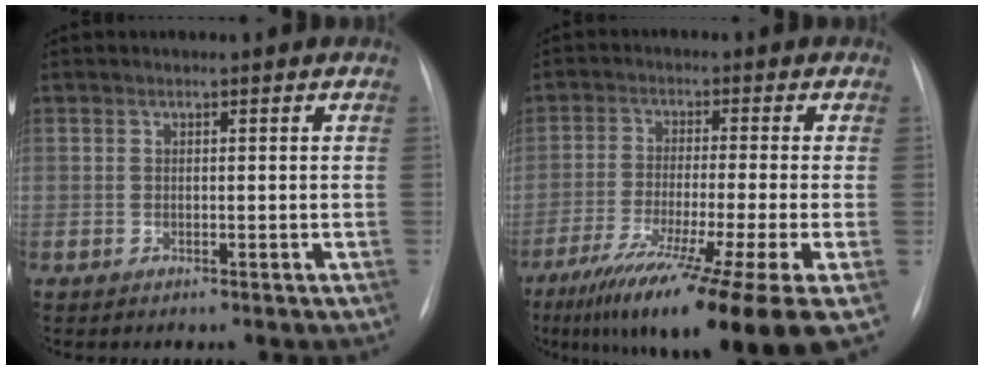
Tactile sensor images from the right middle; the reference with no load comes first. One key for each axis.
{"total": 18.2, "fx": -11.6, "fy": -1.2, "fz": 14.0, "tx": -0.190, "ty": -0.055, "tz": -0.189}